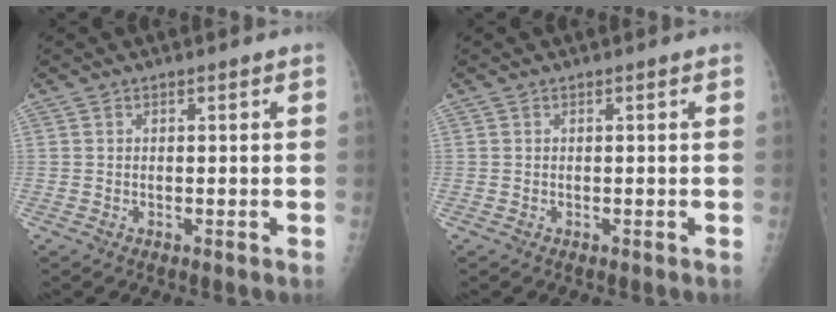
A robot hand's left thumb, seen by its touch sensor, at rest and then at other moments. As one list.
[{"total": 0.0}]